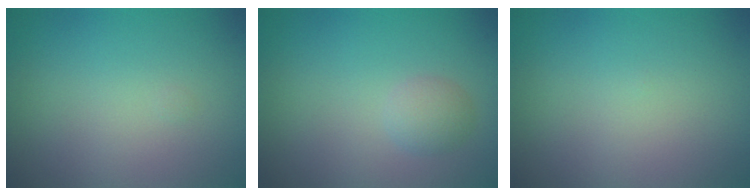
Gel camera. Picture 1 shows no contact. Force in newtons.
{"total": 1.6, "press": 1.6, "slide": 0.0}
{"total": 0.0}